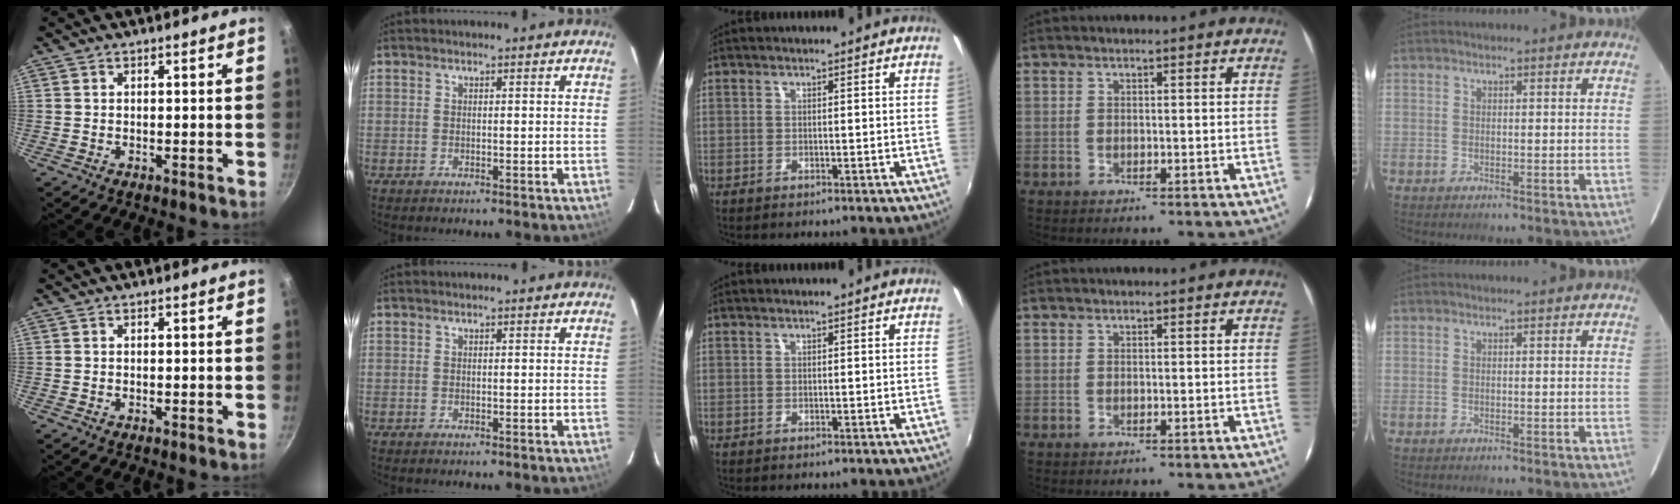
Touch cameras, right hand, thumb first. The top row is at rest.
{}